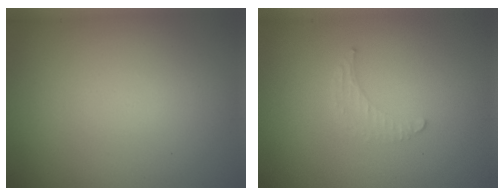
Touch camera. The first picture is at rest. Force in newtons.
{"total": 1.1, "press": 1.1, "slide": 0.3}